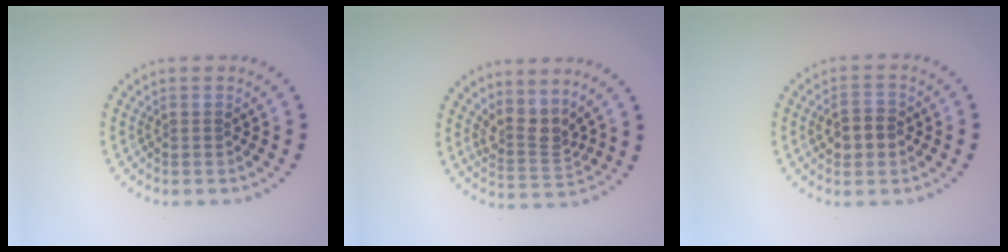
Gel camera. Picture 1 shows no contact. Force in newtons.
{"total": 2.8, "press": 2.0, "slide": 1.9}
{"total": 2.9, "press": 2.9, "slide": 0.2}